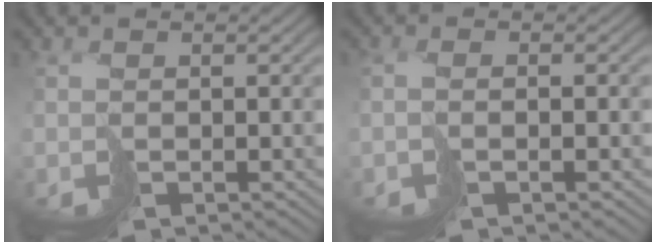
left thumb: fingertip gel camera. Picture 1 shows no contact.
{"total": 2.2, "force": [-0.7, 0.6, 2.0], "torque": [-0.037, -0.004, -0.017]}